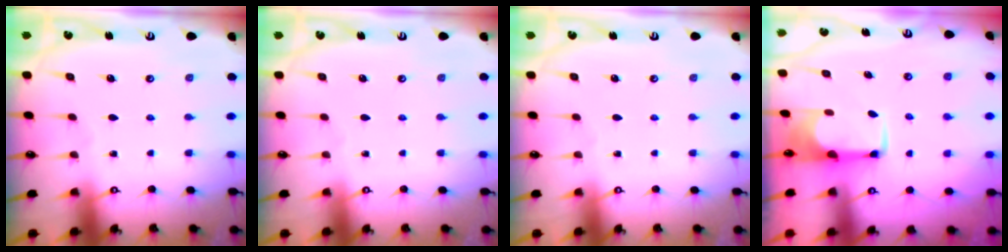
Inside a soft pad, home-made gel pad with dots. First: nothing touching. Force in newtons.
{"total": 0.0}
{"total": 0.0}
{"total": 1.9, "press": 1.6, "slide": 1.0}